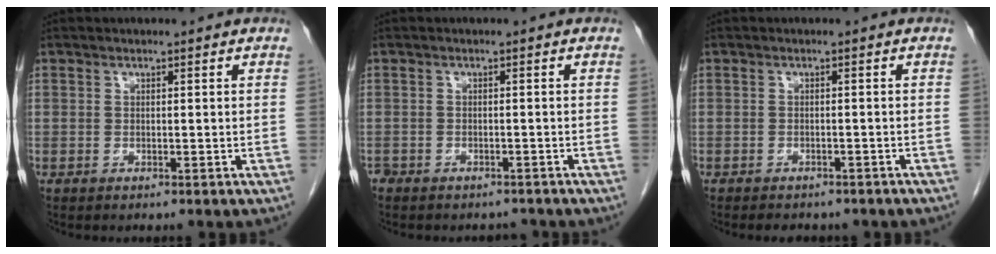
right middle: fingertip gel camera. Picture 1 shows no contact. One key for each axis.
{"total": 4.2, "fx": -3.7, "fy": 1.9, "fz": 0.4, "tx": -0.004, "ty": 0.005, "tz": -0.055}
{"total": 5.7, "fx": -4.8, "fy": 2.3, "fz": 2.1, "tx": -0.027, "ty": -0.001, "tz": -0.047}